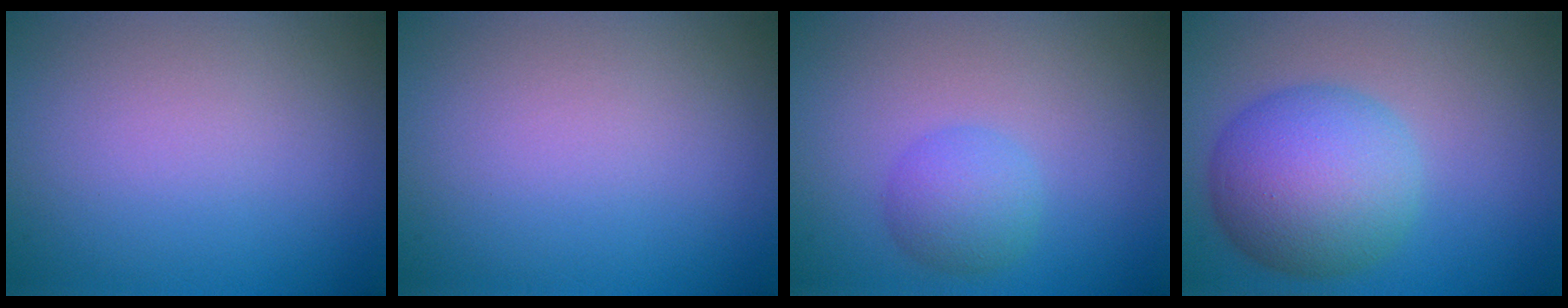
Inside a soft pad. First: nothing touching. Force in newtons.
{"total": 0.0}
{"total": 2.7, "press": 2.7, "slide": 0.1}
{"total": 7.8, "press": 7.8, "slide": 0.2}